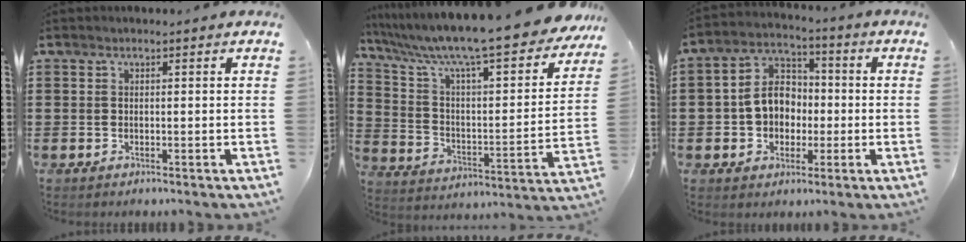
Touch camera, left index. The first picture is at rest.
{"total": 11.0, "force": [9.3, 0.3, 5.9], "torque": [-0.151, -0.069, 0.152]}
{"total": 7.6, "force": [-0.6, 6.3, 4.1], "torque": [-0.099, 0.021, -0.011]}